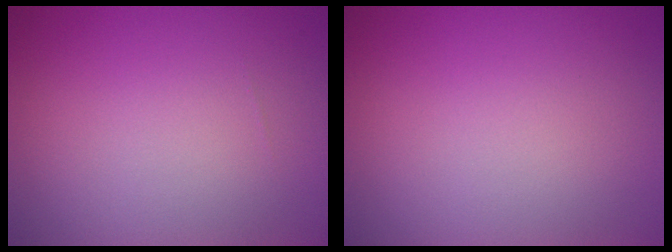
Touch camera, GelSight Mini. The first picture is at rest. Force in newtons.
{"total": 0.0}